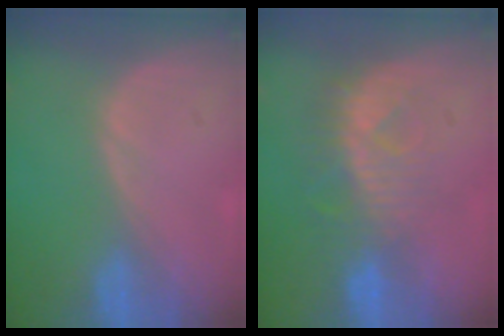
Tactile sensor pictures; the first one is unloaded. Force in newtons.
{"total": 8.1, "press": 7.4, "slide": 3.3}